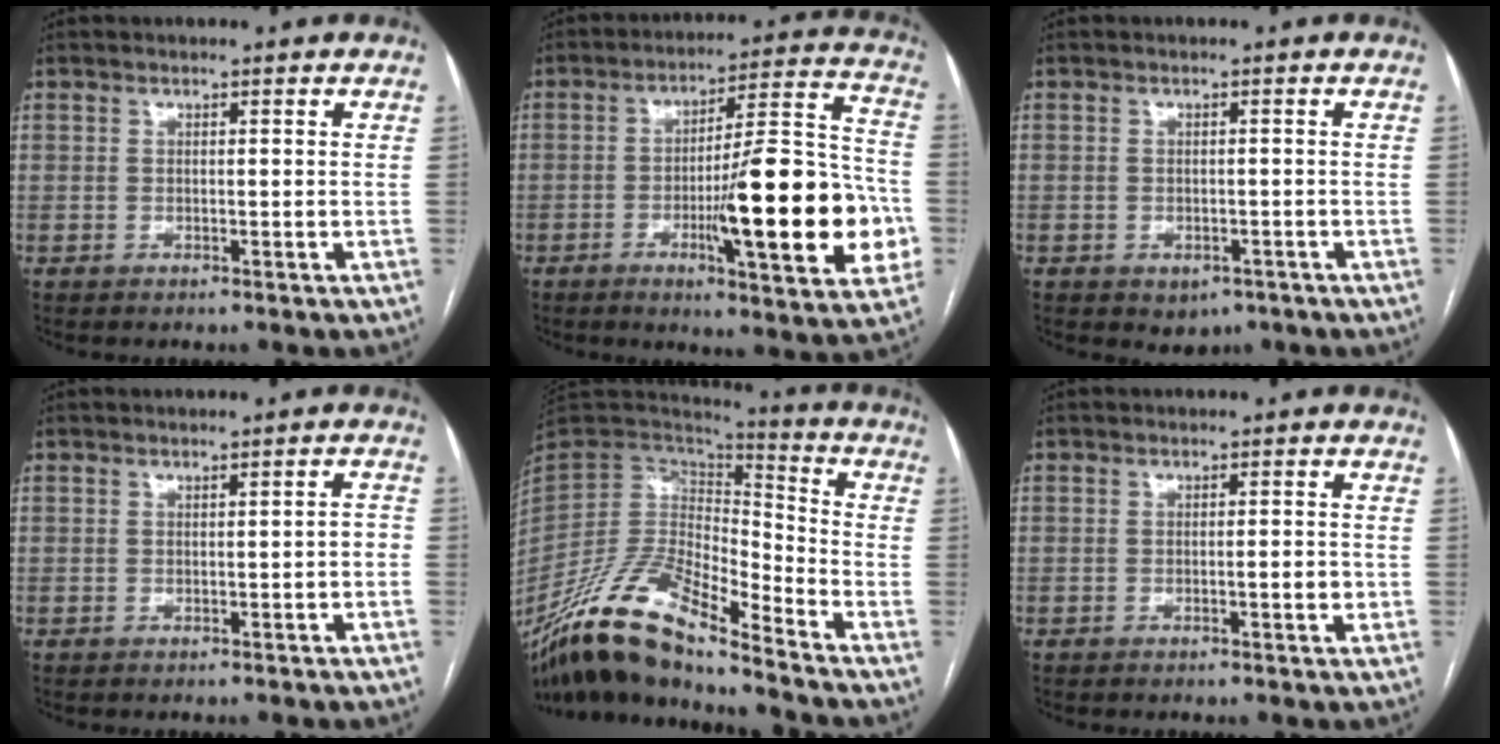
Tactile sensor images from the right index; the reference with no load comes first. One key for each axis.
{"total": 21.6, "fx": -5.1, "fy": 3.1, "fz": 20.7, "tx": -0.261, "ty": 0.009, "tz": -0.067}
{"total": 3.0, "fx": -1.7, "fy": 2.2, "fz": 1.2, "tx": -0.007, "ty": 0.002, "tz": -0.012}
{"total": 1.3, "fx": -0.5, "fy": 0.4, "fz": 1.2, "tx": -0.008, "ty": 0.003, "tz": -0.007}
{"total": 18.0, "fx": -14.0, "fy": 3.9, "fz": 10.7, "tx": -0.201, "ty": 0.006, "tz": -0.260}
{"total": 1.9, "fx": -0.5, "fy": 0.3, "fz": 1.8, "tx": -0.028, "ty": 0.000, "tz": -0.009}